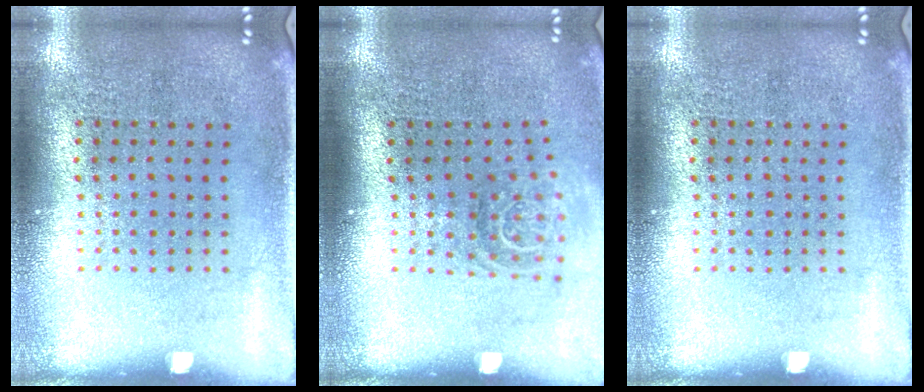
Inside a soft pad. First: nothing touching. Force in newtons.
{"total": 1.6, "press": 1.1, "slide": 1.1}
{"total": 0.0}